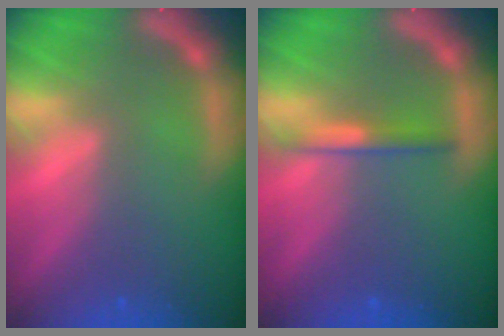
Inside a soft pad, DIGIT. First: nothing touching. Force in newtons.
{"total": 2.0}